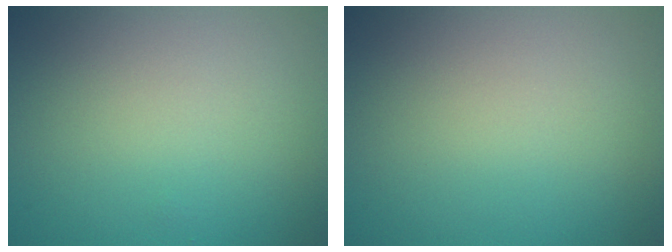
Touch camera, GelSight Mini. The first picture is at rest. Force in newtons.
{"total": 0.0}